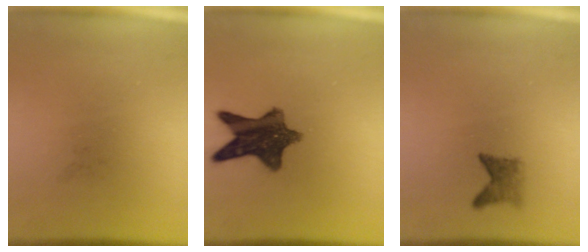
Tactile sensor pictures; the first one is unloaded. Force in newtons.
{"total": 10.6}
{"total": 2.0}